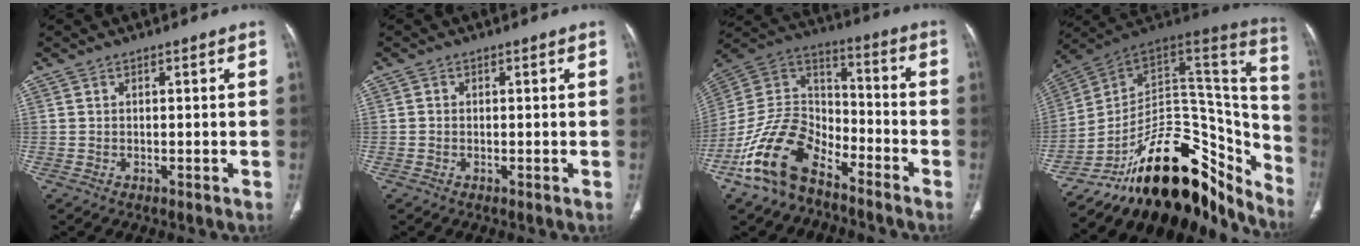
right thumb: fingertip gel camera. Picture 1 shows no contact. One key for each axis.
{"total": 0.6, "fx": -0.1, "fy": 0.5, "fz": 0.2, "tx": -0.003, "ty": 0.002, "tz": -0.003}
{"total": 17.0, "fx": -10.9, "fy": 9.4, "fz": 9.1, "tx": -0.164, "ty": 0.081, "tz": -0.212}
{"total": 31.5, "fx": -19.6, "fy": 16.3, "fz": 18.4, "tx": -0.176, "ty": 0.096, "tz": -0.278}